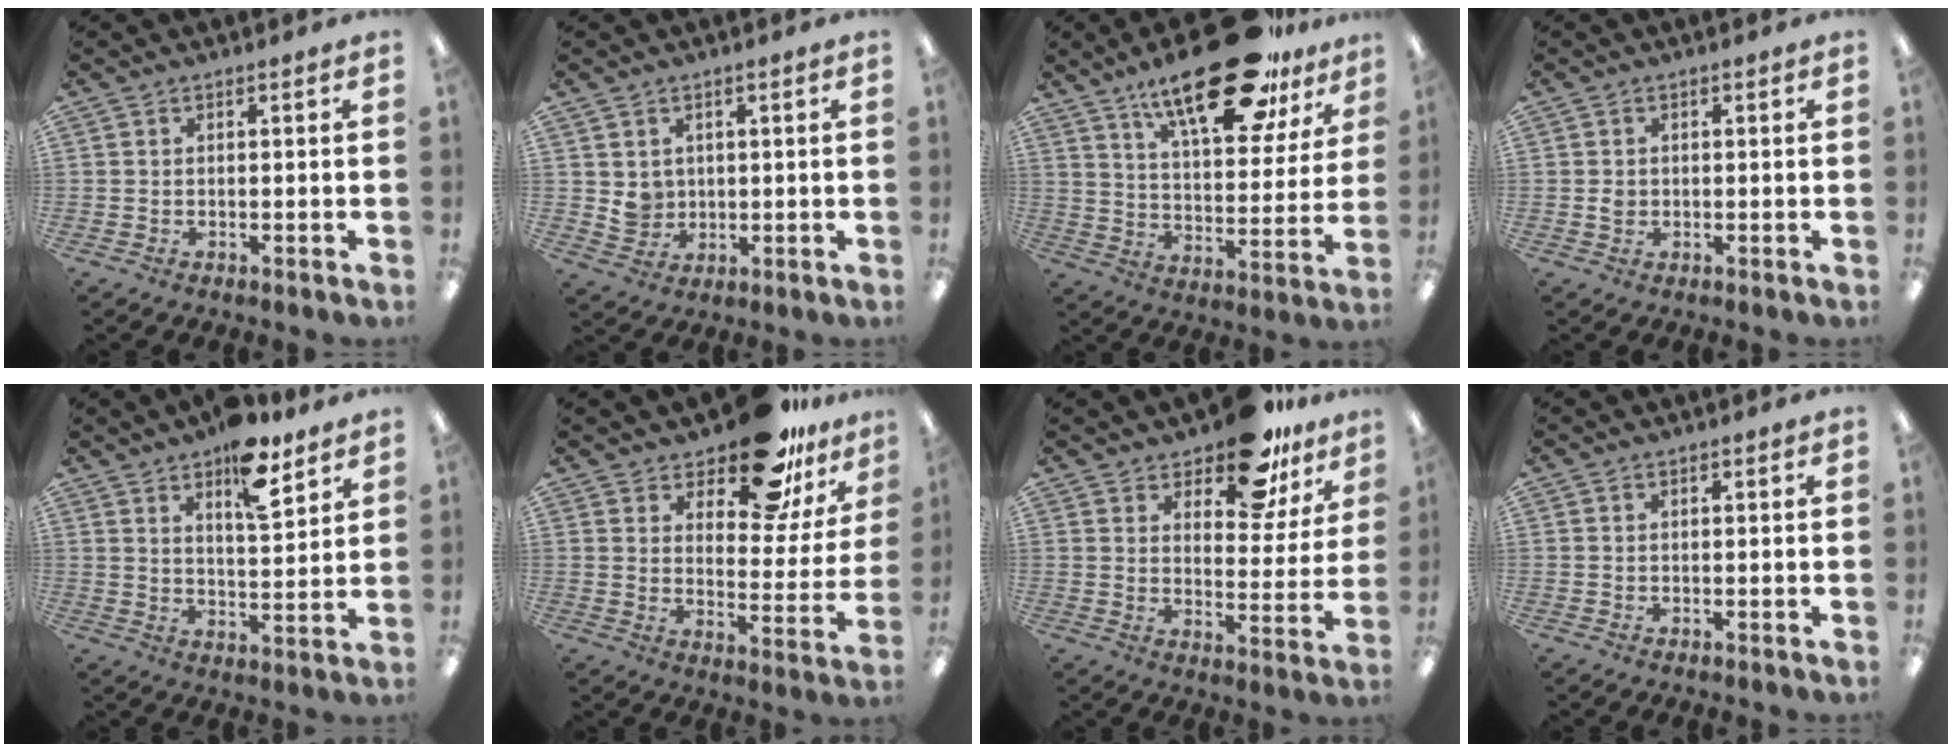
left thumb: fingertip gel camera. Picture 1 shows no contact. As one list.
[{"total": 4.4, "force": [1.7, 4.0, 0.9], "torque": [-0.011, -0.002, 0.032]}, {"total": 23.3, "force": [16.0, 8.6, 14.5], "torque": [-0.220, -0.083, 0.262]}, {"total": 1.5, "force": [0.0, 1.3, 0.7], "torque": [-0.006, 0.003, -0.002]}, {"total": 11.4, "force": [8.0, 4.2, 6.9], "torque": [-0.092, -0.045, 0.133]}, {"total": 16.2, "force": [13.1, 5.9, 7.5], "torque": [-0.114, -0.090, 0.224]}, {"total": 14.2, "force": [11.4, 5.7, 6.2], "torque": [-0.091, -0.076, 0.202]}, {"total": 0.0}]